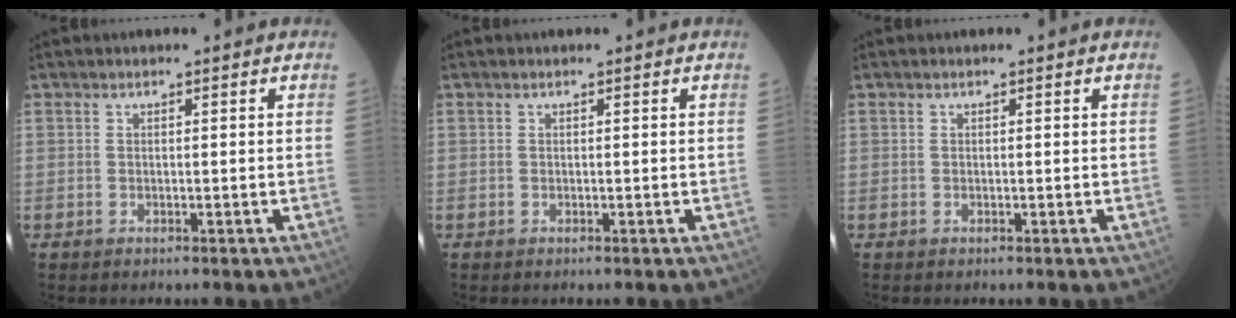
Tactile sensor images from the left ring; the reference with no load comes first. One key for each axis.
{"total": 0.0}
{"total": 0.0}